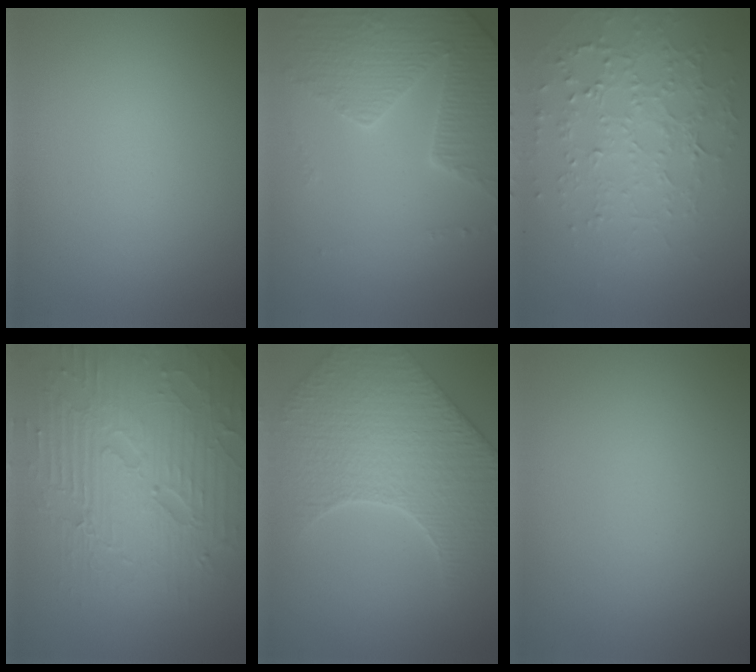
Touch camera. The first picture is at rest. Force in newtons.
{"total": 4.5, "press": 3.8, "slide": 2.4}
{"total": 4.8, "press": 3.5, "slide": 3.2}
{"total": 8.4, "press": 6.0, "slide": 5.9}
{"total": 5.5, "press": 5.2, "slide": 1.8}
{"total": 0.0}